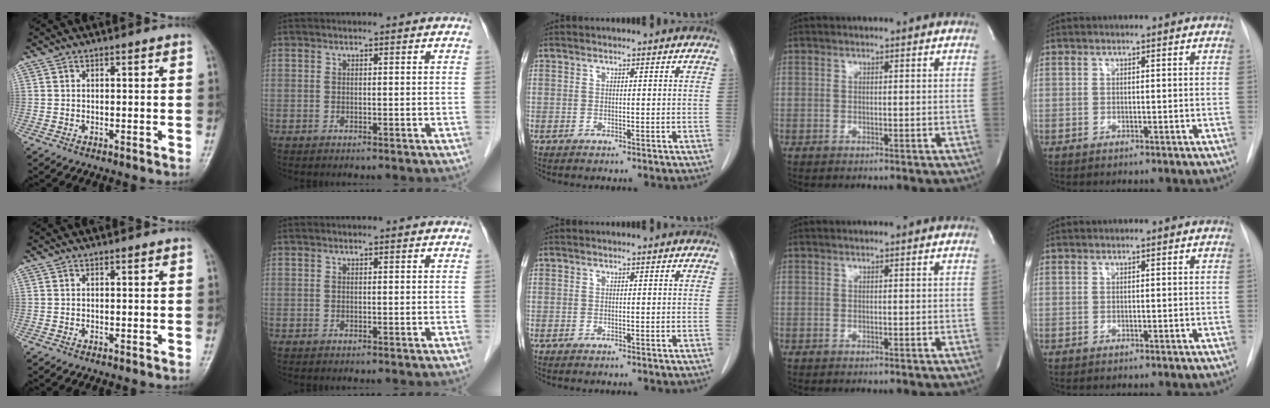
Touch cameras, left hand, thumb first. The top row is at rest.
{}